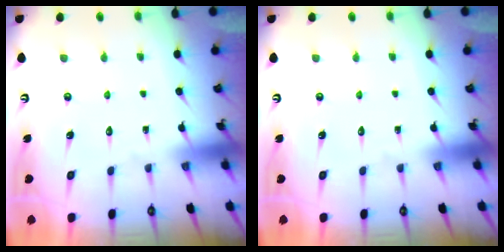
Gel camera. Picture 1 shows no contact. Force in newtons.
{"total": 0.0}